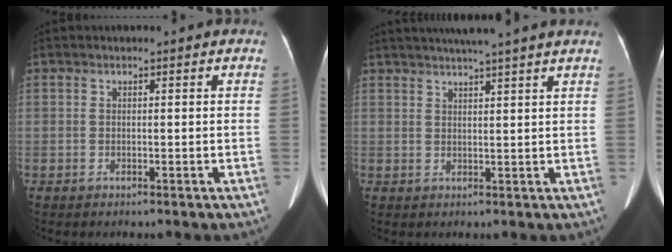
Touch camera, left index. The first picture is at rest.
{"total": 8.7, "force": [7.3, -1.2, 4.5], "torque": [-0.064, 0.023, 0.089]}